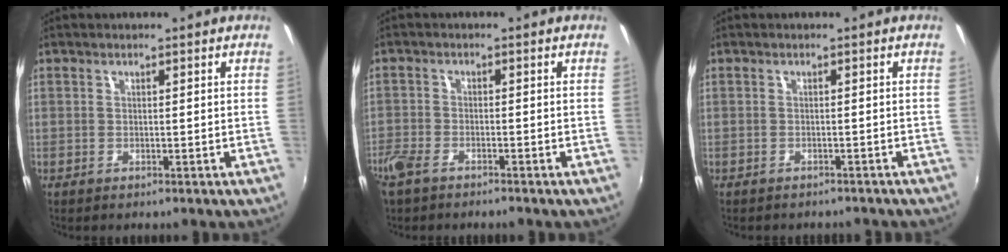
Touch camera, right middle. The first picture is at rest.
{"total": 5.1, "force": [-3.9, 2.0, 2.6], "torque": [-0.074, -0.011, -0.079]}
{"total": 3.2, "force": [-2.9, 1.0, 0.9], "torque": [-0.021, -0.013, -0.037]}